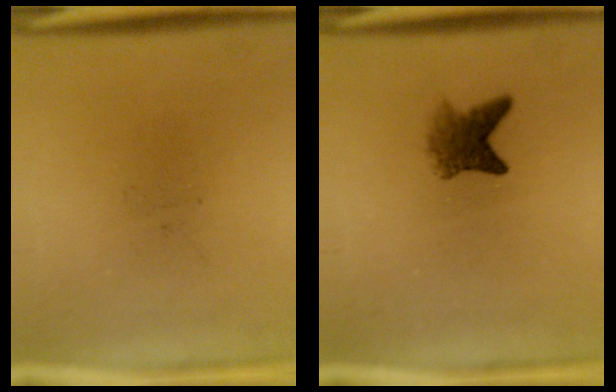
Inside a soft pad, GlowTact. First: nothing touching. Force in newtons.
{"total": 3.4}